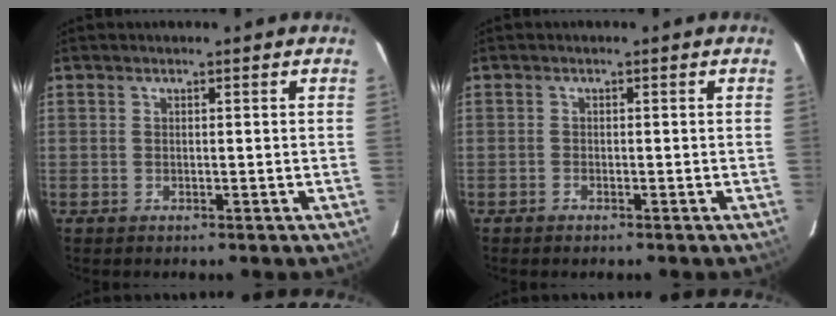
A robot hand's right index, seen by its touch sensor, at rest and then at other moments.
{"total": 0.8, "force": [-0.7, 0.4, 0.3], "torque": [-0.008, 0.000, -0.015]}